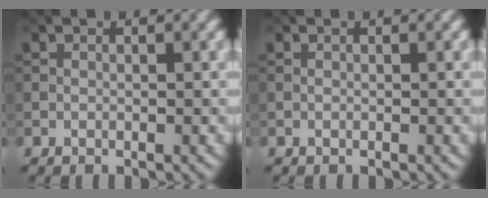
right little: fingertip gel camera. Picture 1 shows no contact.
{"total": 0.0}